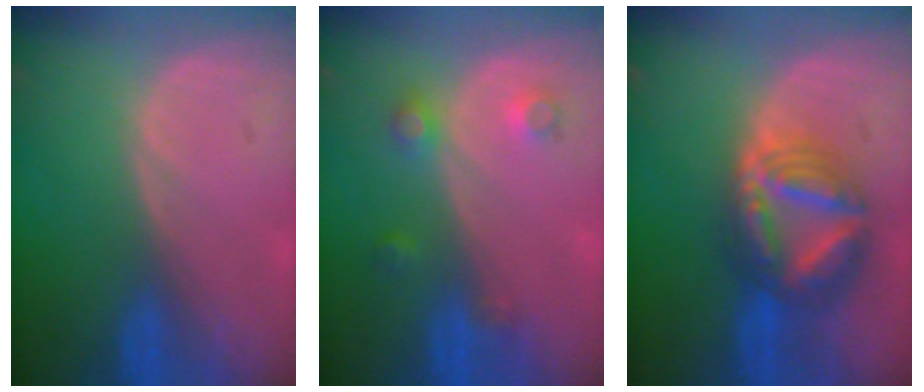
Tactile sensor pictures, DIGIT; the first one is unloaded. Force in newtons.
{"total": 3.5, "press": 3.2, "slide": 1.6}
{"total": 9.0, "press": 8.9, "slide": 0.9}